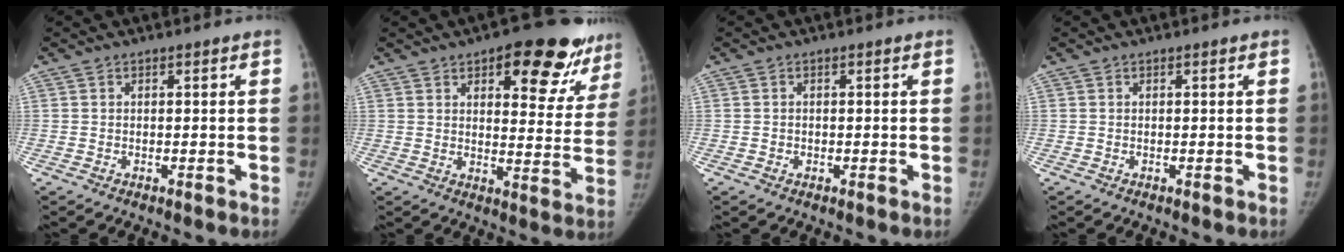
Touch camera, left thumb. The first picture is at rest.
{"total": 19.1, "force": [12.1, 8.0, 12.5], "torque": [-0.098, -0.052, 0.146]}
{"total": 0.7, "force": [-0.3, 0.7, -0.1], "torque": [0.006, 0.003, -0.007]}
{"total": 0.0}